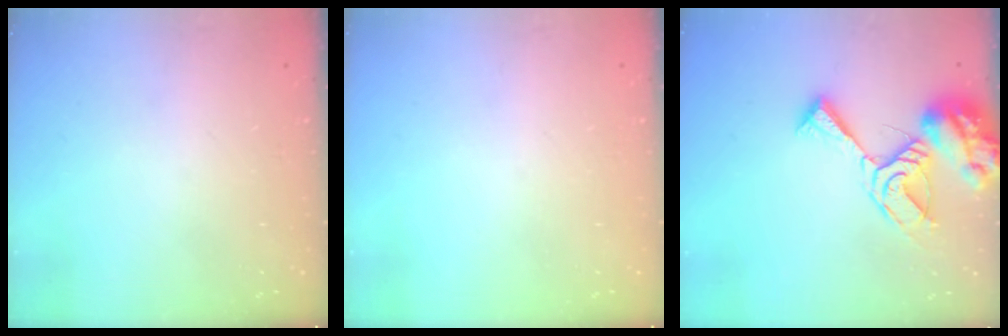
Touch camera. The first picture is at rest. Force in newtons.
{"total": 0.0}
{"total": 14.0, "press": 13.9, "slide": 1.4}